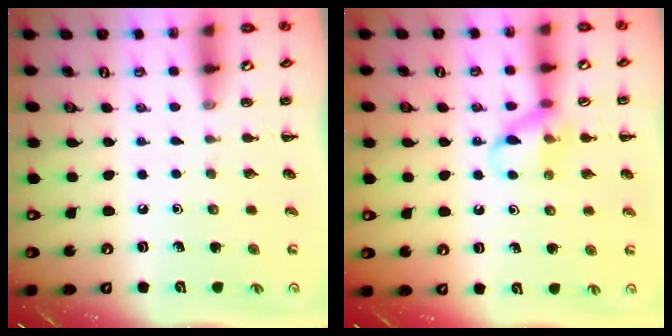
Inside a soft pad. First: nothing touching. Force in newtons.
{"total": 10.9, "press": 10.8, "slide": 1.7}